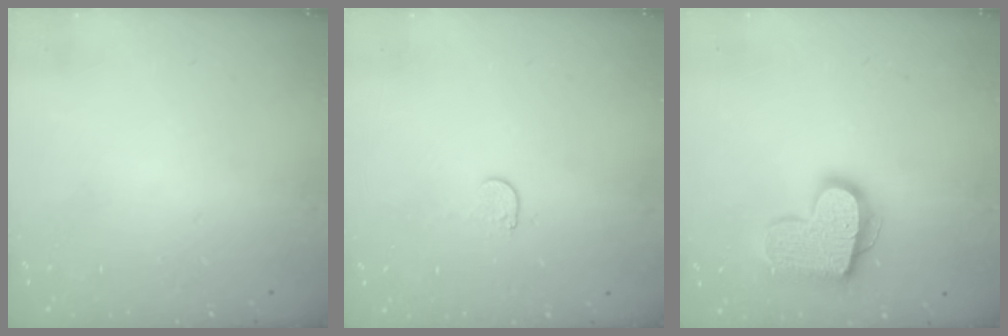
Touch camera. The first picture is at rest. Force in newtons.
{"total": 4.0, "press": 4.0, "slide": 0.3}
{"total": 15.8, "press": 15.8, "slide": 1.0}